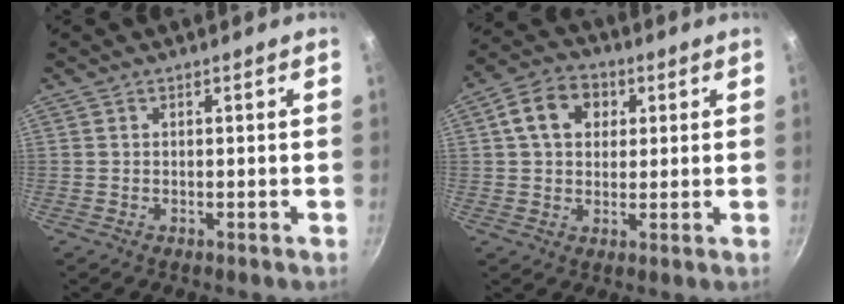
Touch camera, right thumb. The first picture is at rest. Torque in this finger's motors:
{"motor_torque": [0.23, 1.67, 0.77, 0.00, 0.03]}